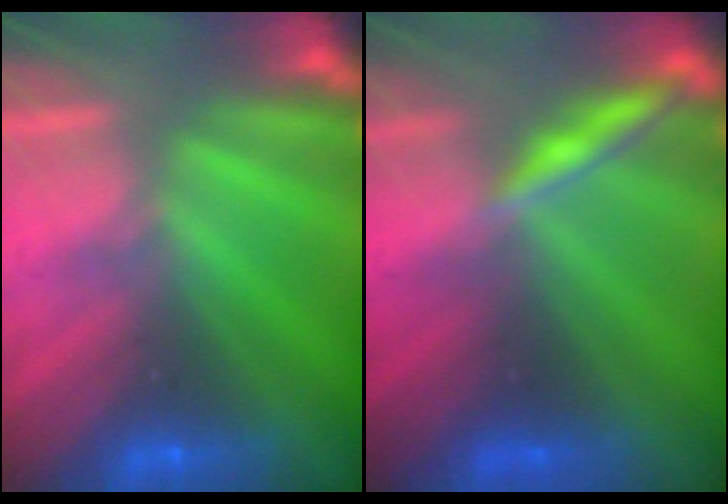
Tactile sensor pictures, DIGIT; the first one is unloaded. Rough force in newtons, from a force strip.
{"total": 2.0}